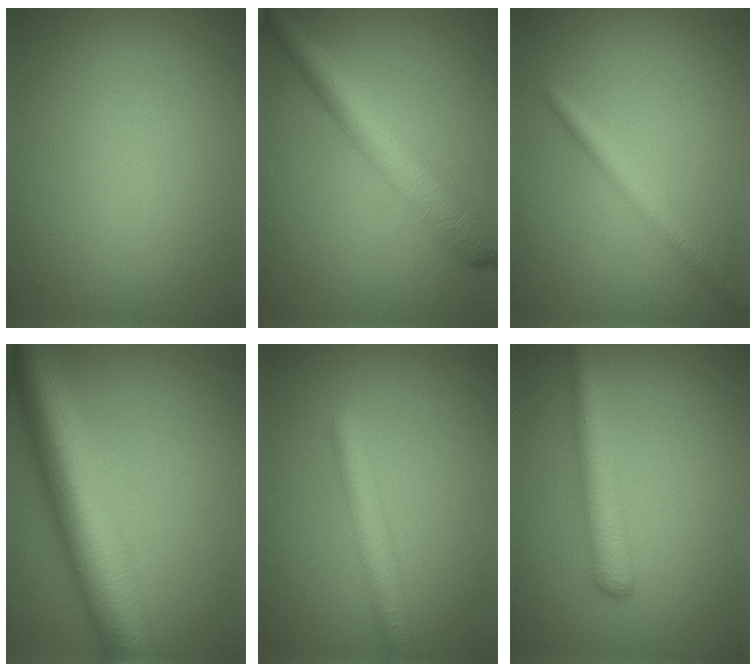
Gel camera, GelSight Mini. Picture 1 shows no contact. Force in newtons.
{"total": 5.0, "press": 5.0, "slide": 0.2}
{"total": 2.2, "press": 2.2, "slide": 0.1}
{"total": 11.5, "press": 11.5, "slide": 0.1}
{"total": 3.4, "press": 3.4, "slide": 0.2}
{"total": 3.6, "press": 3.6, "slide": 0.1}